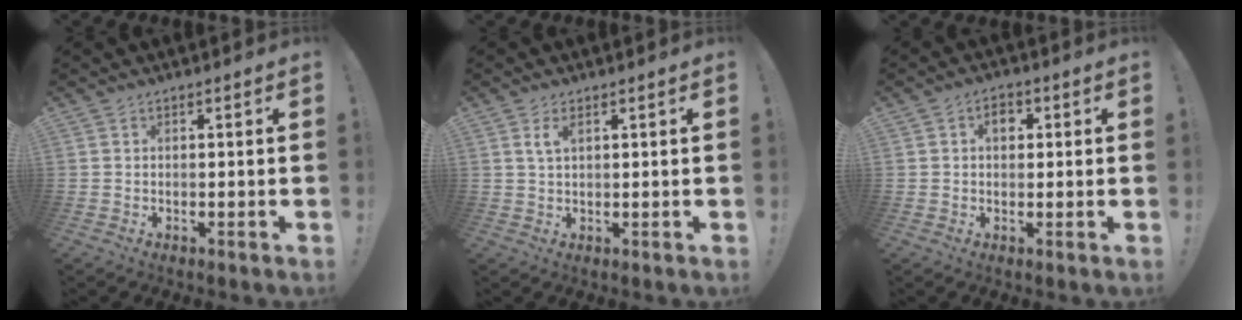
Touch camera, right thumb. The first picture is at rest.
{"total": 3.1, "force": [1.5, 1.2, 2.5], "torque": [-0.044, -0.002, 0.026]}
{"total": 3.9, "force": [1.1, 2.7, 2.6], "torque": [-0.033, 0.002, 0.013]}